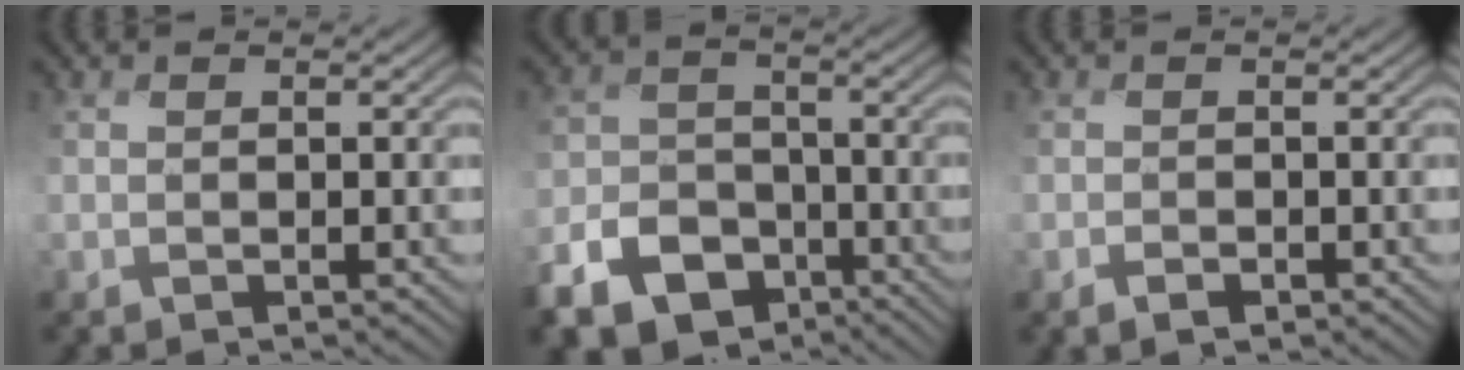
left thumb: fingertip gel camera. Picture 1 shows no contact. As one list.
[{"total": 10.7, "force": [-7.0, 6.7, 4.4], "torque": [-0.112, -0.019, -0.124]}, {"total": 1.0, "force": [-0.8, 0.4, 0.6], "torque": [-0.007, 0.000, -0.018]}]